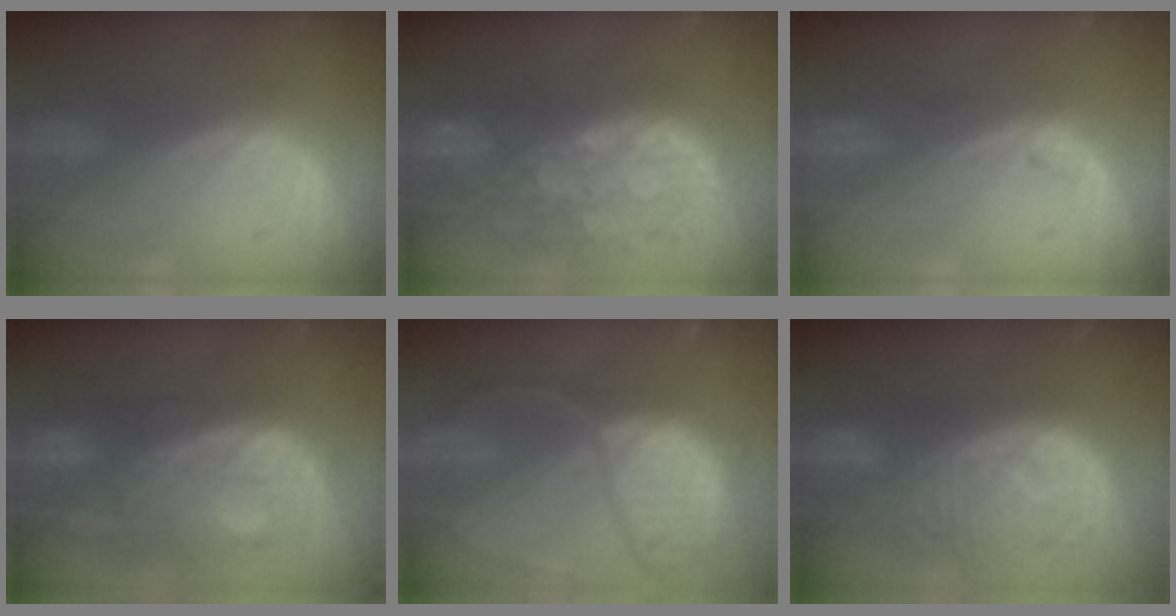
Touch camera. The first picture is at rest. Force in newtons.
{"total": 11.1, "press": 9.7, "slide": 5.5}
{"total": 1.1, "press": 1.1, "slide": 0.2}
{"total": 13.3, "press": 10.7, "slide": 8.0}
{"total": 11.7, "press": 9.7, "slide": 6.5}
{"total": 11.2, "press": 9.7, "slide": 5.5}